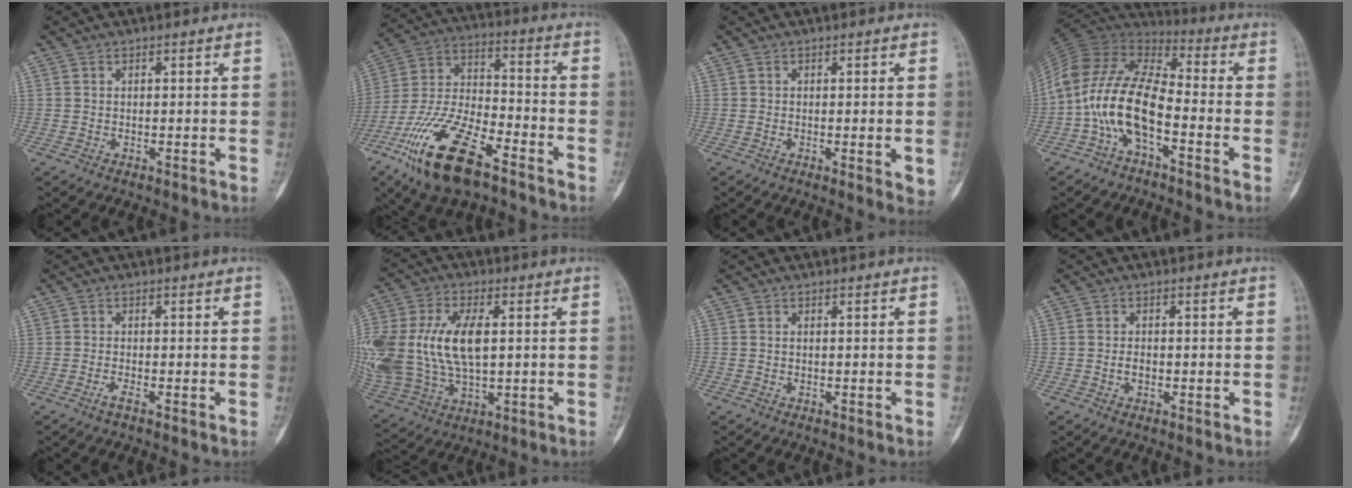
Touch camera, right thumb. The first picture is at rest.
{"total": 19.8, "force": [-11.5, 7.9, 14.1], "torque": [-0.284, 0.052, -0.213]}
{"total": 3.6, "force": [-0.5, 1.0, 3.4], "torque": [-0.038, -0.010, -0.005]}
{"total": 16.4, "force": [-5.2, 7.9, 13.4], "torque": [-0.270, 0.066, -0.105]}
{"total": 1.2, "force": [-0.8, 0.0, 0.9], "torque": [-0.023, -0.002, -0.019]}
{"total": 22.8, "force": [2.0, 12.9, 18.7], "torque": [-0.441, 0.004, 0.045]}
{"total": 0.0}
{"total": 1.6, "force": [-0.5, 1.1, 1.2], "torque": [-0.020, 0.004, -0.009]}